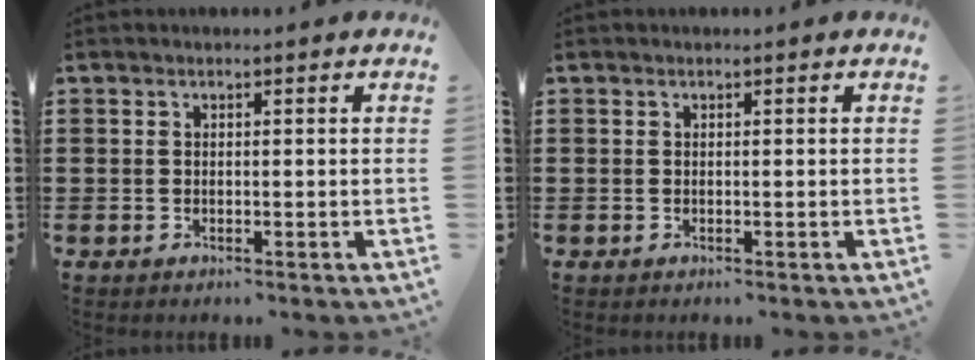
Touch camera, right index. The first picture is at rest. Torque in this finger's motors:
{"motor_torque": [-0.13, 0.85, 0.00, 0.00]}